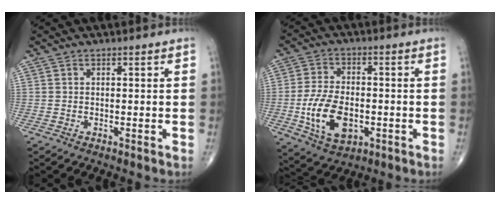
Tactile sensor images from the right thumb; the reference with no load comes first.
{"total": 12.3, "force": [-2.8, 7.3, 9.5], "torque": [-0.170, 0.003, -0.042]}